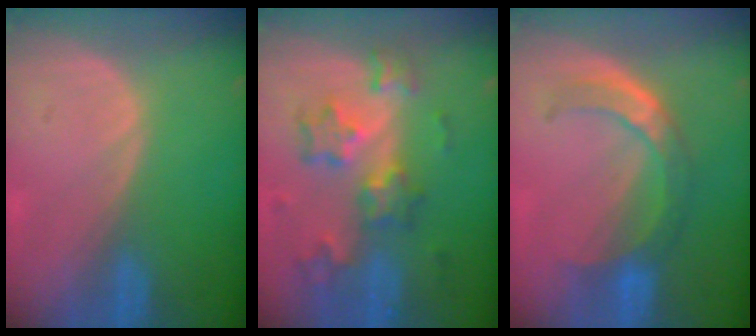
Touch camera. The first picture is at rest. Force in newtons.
{"total": 8.6, "press": 7.5, "slide": 4.1}
{"total": 6.7, "press": 6.2, "slide": 2.5}